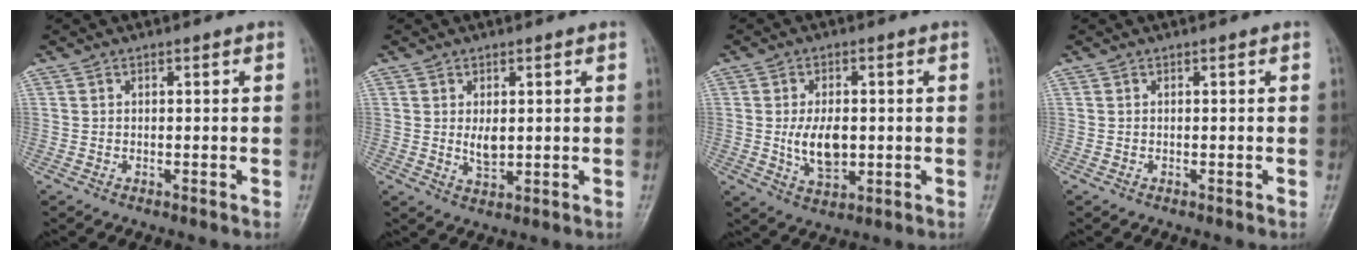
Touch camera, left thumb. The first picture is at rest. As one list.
[{"total": 3.9, "force": [0.6, 2.1, 3.2], "torque": [-0.045, -0.011, 0.016]}, {"total": 7.9, "force": [-0.2, 4.6, 6.4], "torque": [-0.103, -0.006, 0.002]}, {"total": 0.0}]